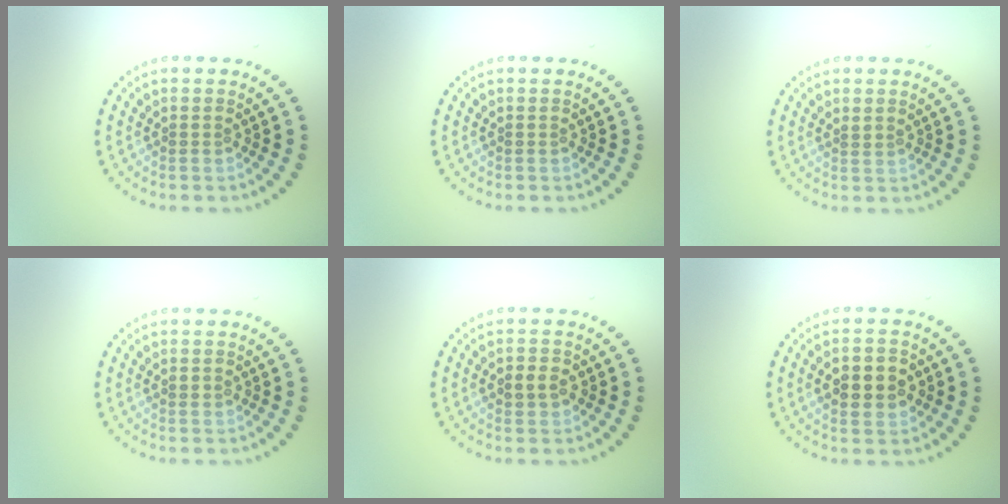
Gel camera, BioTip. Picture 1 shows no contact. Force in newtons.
{"total": 0.0}
{"total": 0.5, "press": 0.2, "slide": 0.5}
{"total": 1.0, "press": 1.0, "slide": 0.2}
{"total": 2.1, "press": 2.1, "slide": 0.3}
{"total": 4.5, "press": 4.5, "slide": 0.2}